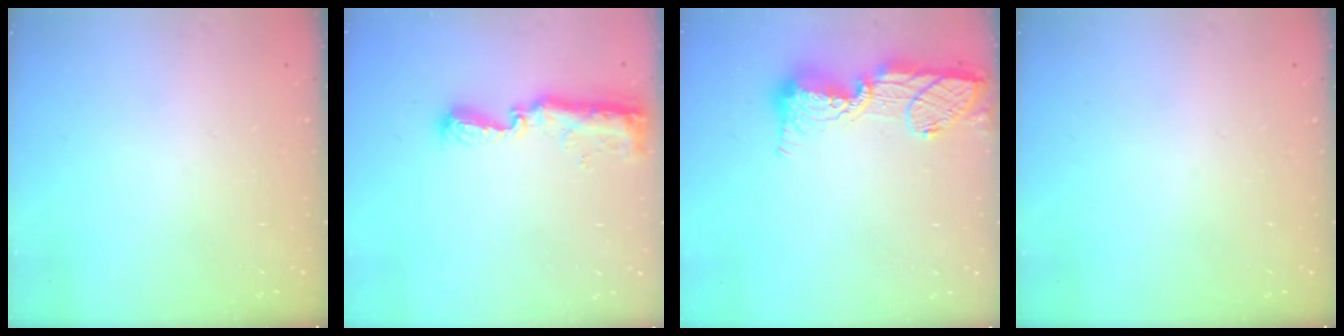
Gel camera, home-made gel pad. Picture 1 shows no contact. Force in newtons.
{"total": 8.8, "press": 8.8, "slide": 0.9}
{"total": 16.3, "press": 16.3, "slide": 1.3}
{"total": 0.0}